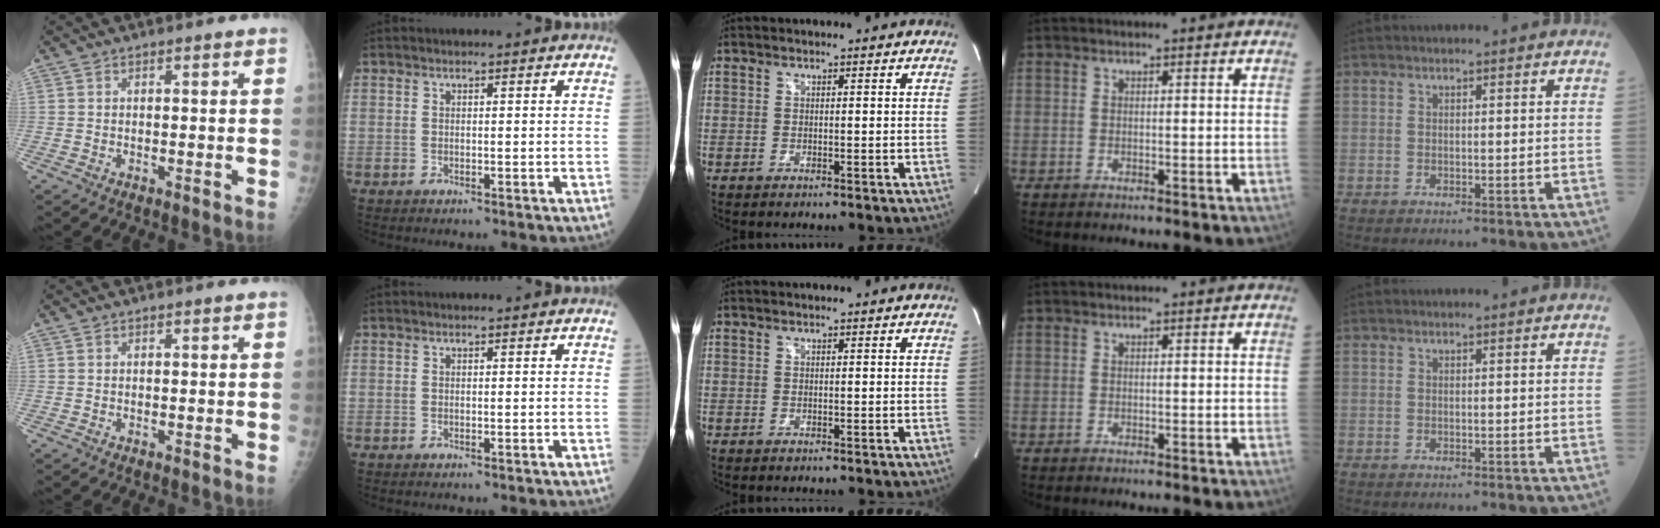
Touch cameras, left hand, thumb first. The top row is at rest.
{}